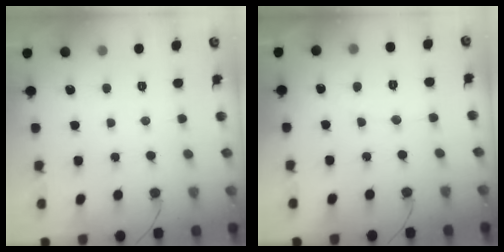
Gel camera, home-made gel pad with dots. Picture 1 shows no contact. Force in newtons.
{"total": 2.5, "press": 2.5, "slide": 0.2}